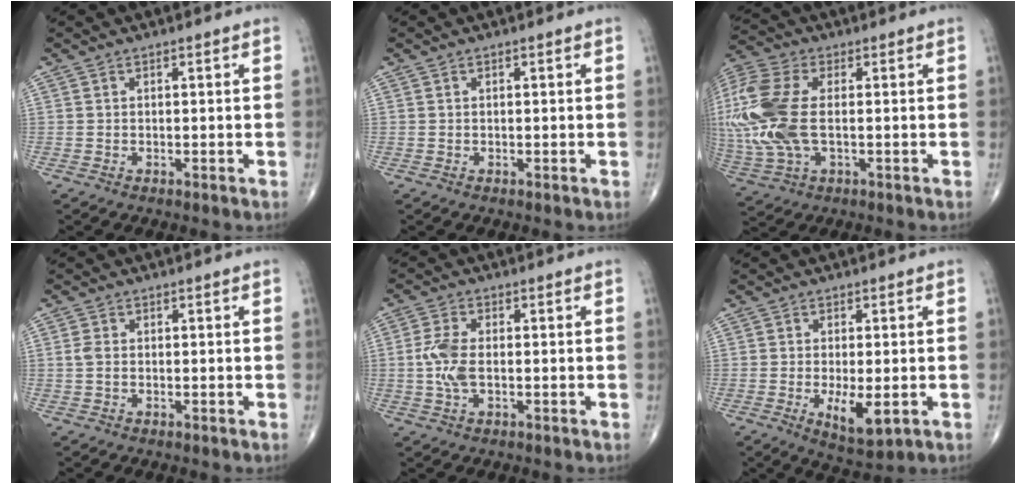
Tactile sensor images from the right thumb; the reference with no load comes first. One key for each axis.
{"total": 0.0}
{"total": 19.2, "fx": 0.4, "fy": 10.7, "fz": 15.9, "tx": -0.409, "ty": 0.001, "tz": 0.012}
{"total": 1.7, "fx": 0.0, "fy": 1.1, "fz": 1.3, "tx": -0.033, "ty": 0.002, "tz": -0.001}
{"total": 5.6, "fx": -0.4, "fy": 2.7, "fz": 4.9, "tx": -0.121, "ty": 0.004, "tz": -0.009}
{"total": 6.9, "fx": -1.7, "fy": 2.6, "fz": 6.1, "tx": -0.102, "ty": -0.017, "tz": -0.020}